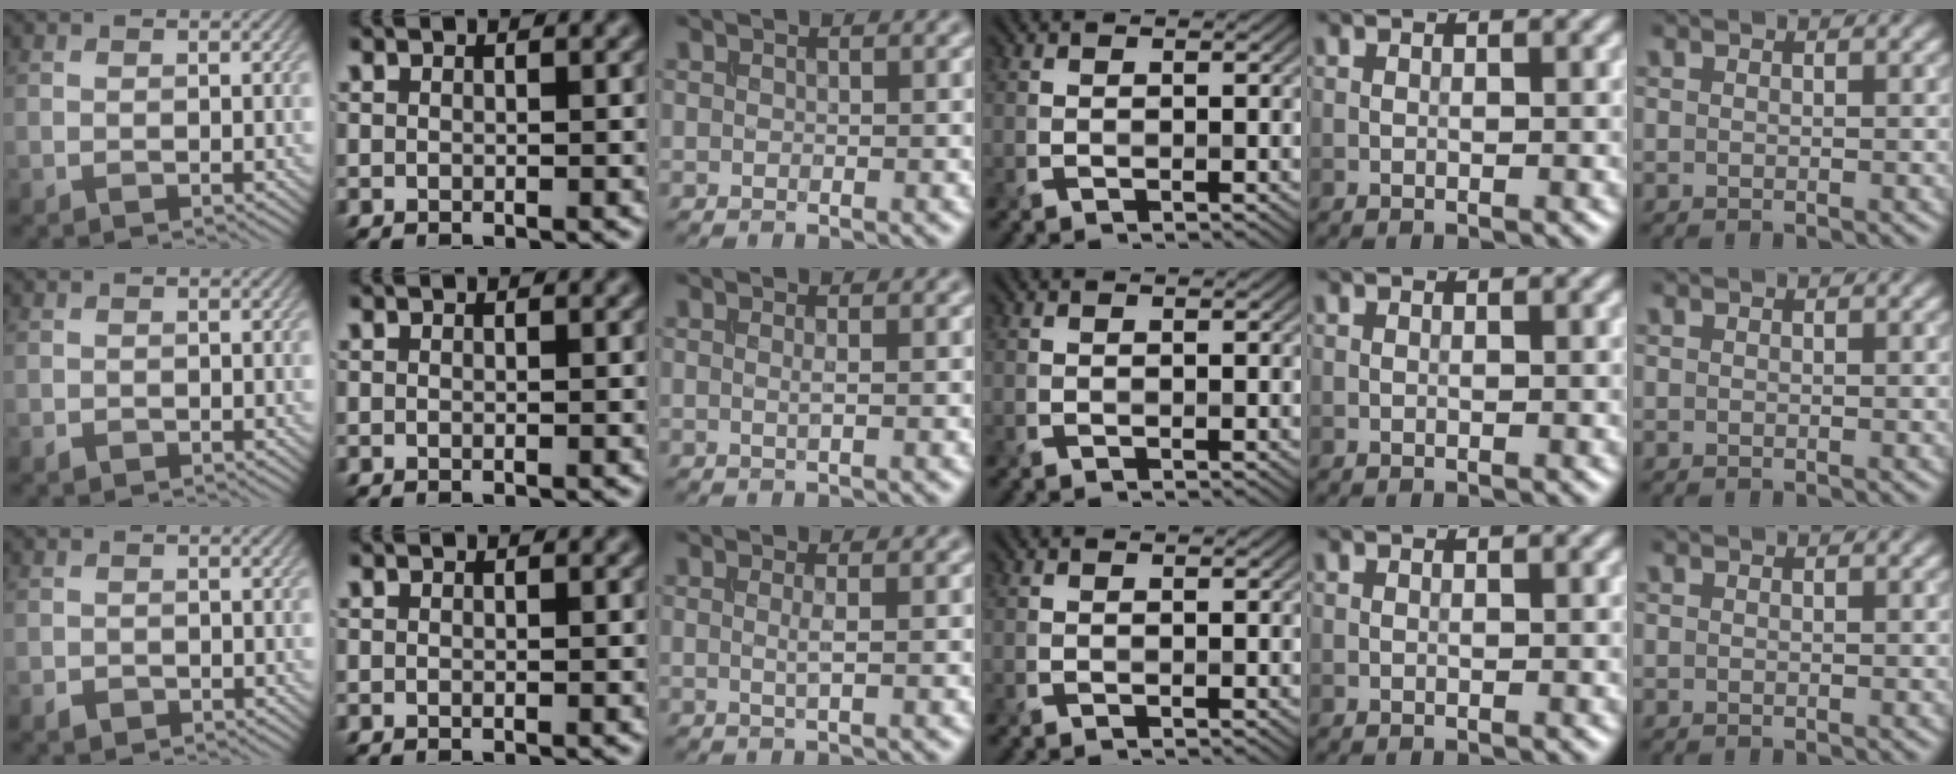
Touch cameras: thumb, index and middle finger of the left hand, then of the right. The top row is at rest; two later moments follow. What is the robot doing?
{"motion": "extract", "object": "file holder"}